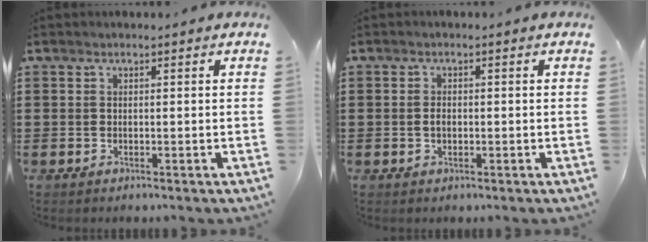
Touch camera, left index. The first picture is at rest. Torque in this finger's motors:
{"motor_torque": [0.38, 0.07, 0.20, 0.03]}